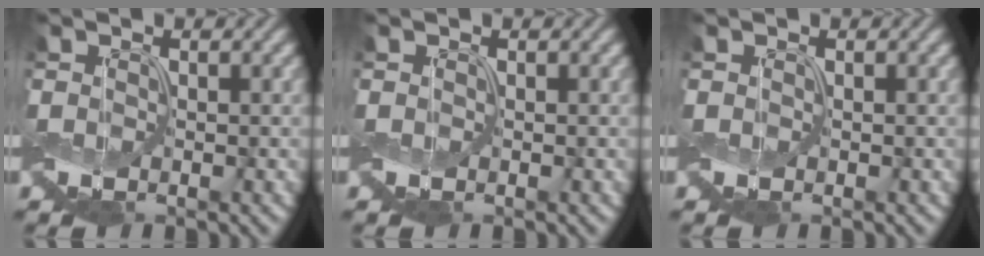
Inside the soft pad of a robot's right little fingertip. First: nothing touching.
{"total": 0.0}
{"total": 0.0}